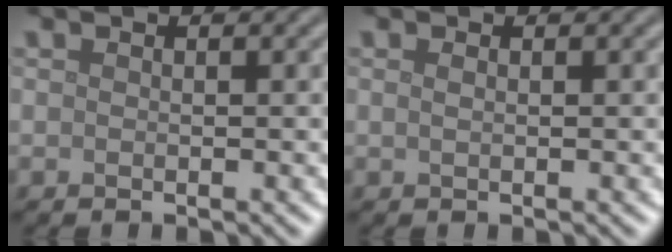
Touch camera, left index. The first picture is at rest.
{"total": 0.5, "force": [0.2, 0.2, 0.4], "torque": [-0.010, 0.000, 0.003]}